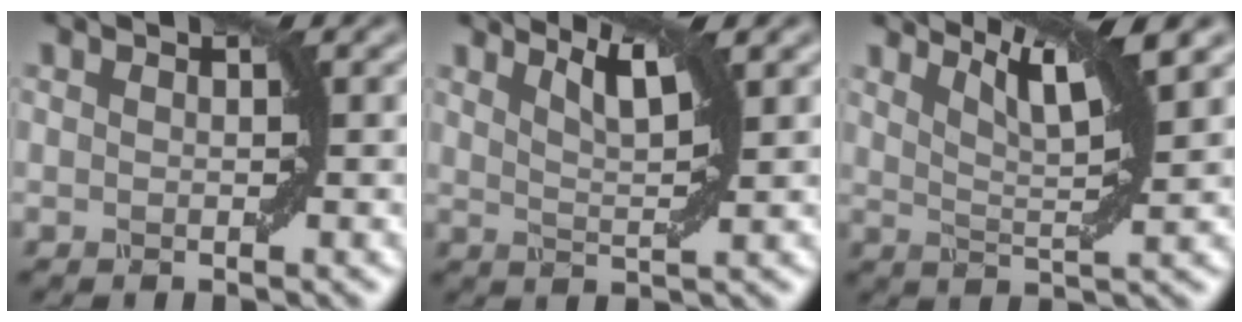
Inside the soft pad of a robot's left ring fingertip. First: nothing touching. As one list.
[{"total": 3.1, "force": [2.1, 0.7, 2.3], "torque": [-0.037, 0.004, 0.035]}, {"total": 5.3, "force": [3.6, 1.0, 3.8], "torque": [-0.060, 0.007, 0.063]}]